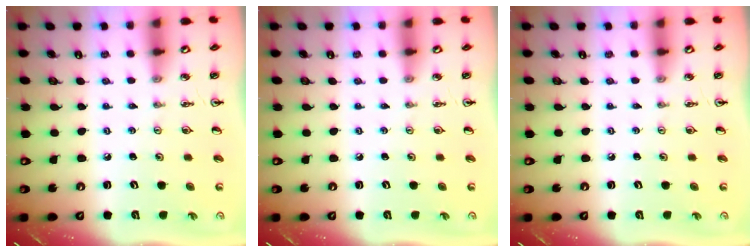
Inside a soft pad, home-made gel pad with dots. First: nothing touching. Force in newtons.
{"total": 0.0}
{"total": 0.0}